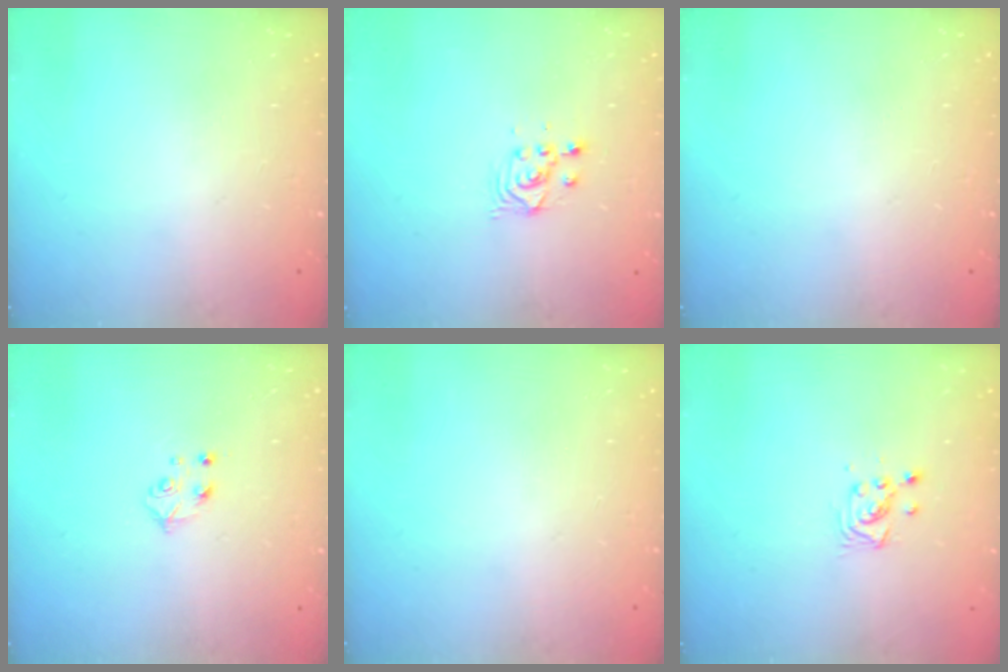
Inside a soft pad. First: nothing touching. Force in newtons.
{"total": 2.9, "press": 2.9, "slide": 0.1}
{"total": 0.0}
{"total": 4.2, "press": 4.1, "slide": 0.6}
{"total": 0.0}
{"total": 3.8, "press": 3.8, "slide": 0.5}